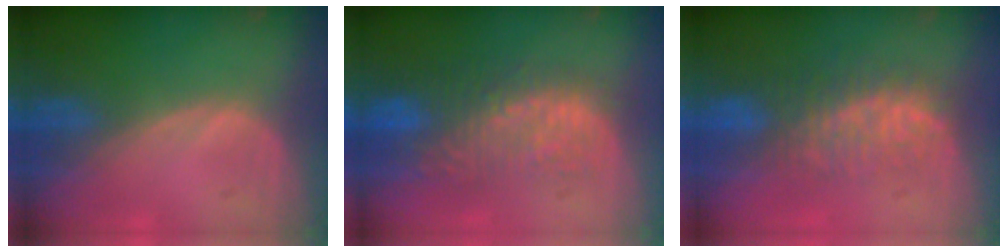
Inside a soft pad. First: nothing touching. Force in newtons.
{"total": 10.5, "press": 9.2, "slide": 5.1}
{"total": 7.9, "press": 7.4, "slide": 2.9}